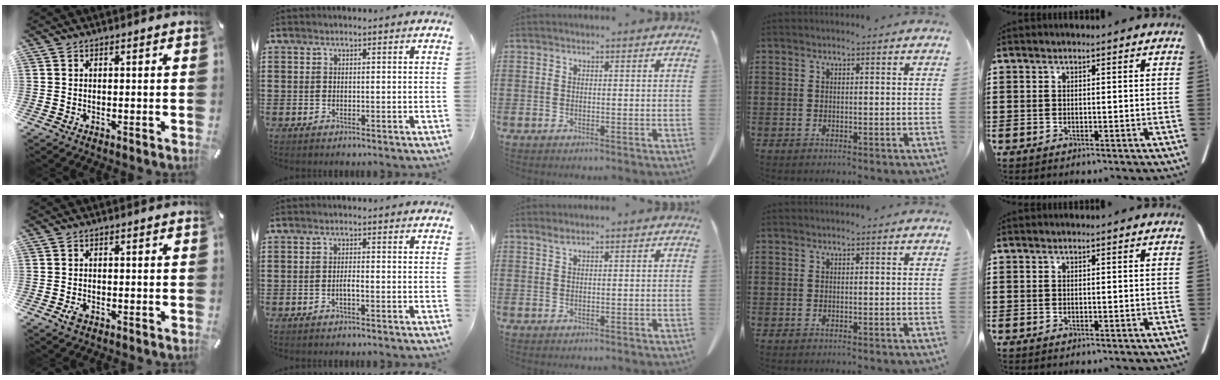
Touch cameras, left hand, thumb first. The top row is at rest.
{"thumb": {"total": 1.7, "force": [-0.9, 0.9, 1.1], "torque": [-0.028, 0.000, -0.019]}, "index": {"total": 1.3, "force": [-0.5, 0.2, 1.2], "torque": [-0.021, -0.001, -0.009]}, "middle": {"total": 1.2, "force": [0.8, 0.1, 0.8], "torque": [-0.020, -0.002, 0.016]}}